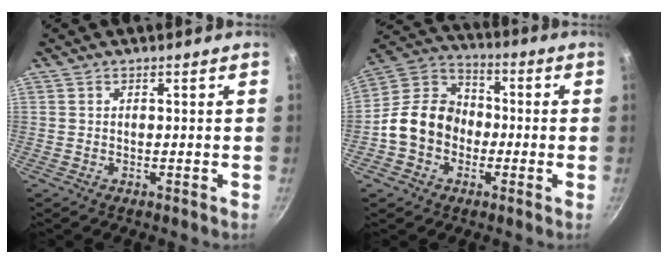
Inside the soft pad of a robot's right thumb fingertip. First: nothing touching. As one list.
[{"total": 12.8, "force": [-2.7, 10.5, 6.7], "torque": [-0.079, 0.042, -0.069]}]